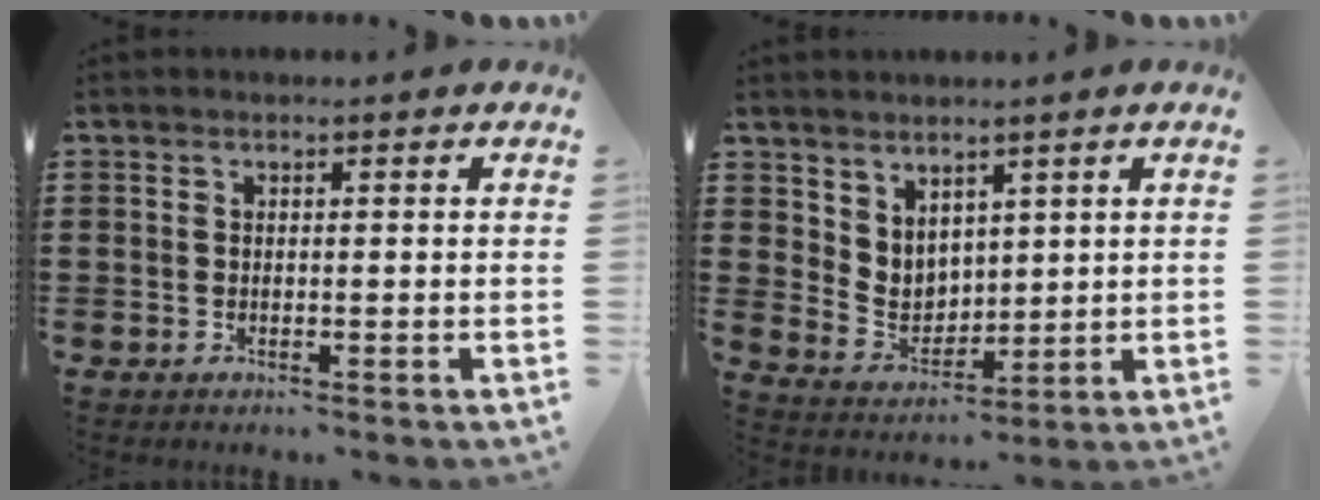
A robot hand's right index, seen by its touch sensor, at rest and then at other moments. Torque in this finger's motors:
{"motor_torque": [-0.20, 0.31, 0.01, -0.01]}